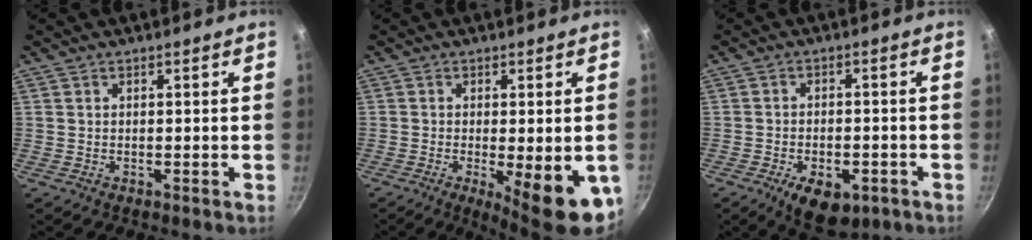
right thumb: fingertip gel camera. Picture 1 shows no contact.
{"total": 12.6, "force": [-3.8, 3.4, 11.6], "torque": [-0.137, -0.010, -0.041]}
{"total": 9.5, "force": [-4.4, 5.1, 6.6], "torque": [-0.082, 0.013, -0.053]}